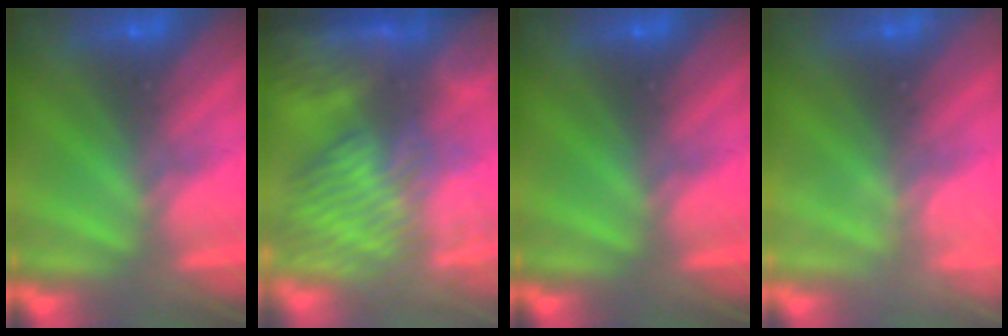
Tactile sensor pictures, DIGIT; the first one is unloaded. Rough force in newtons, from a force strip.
{"total": 7.3}
{"total": 0.0}
{"total": 2.0}